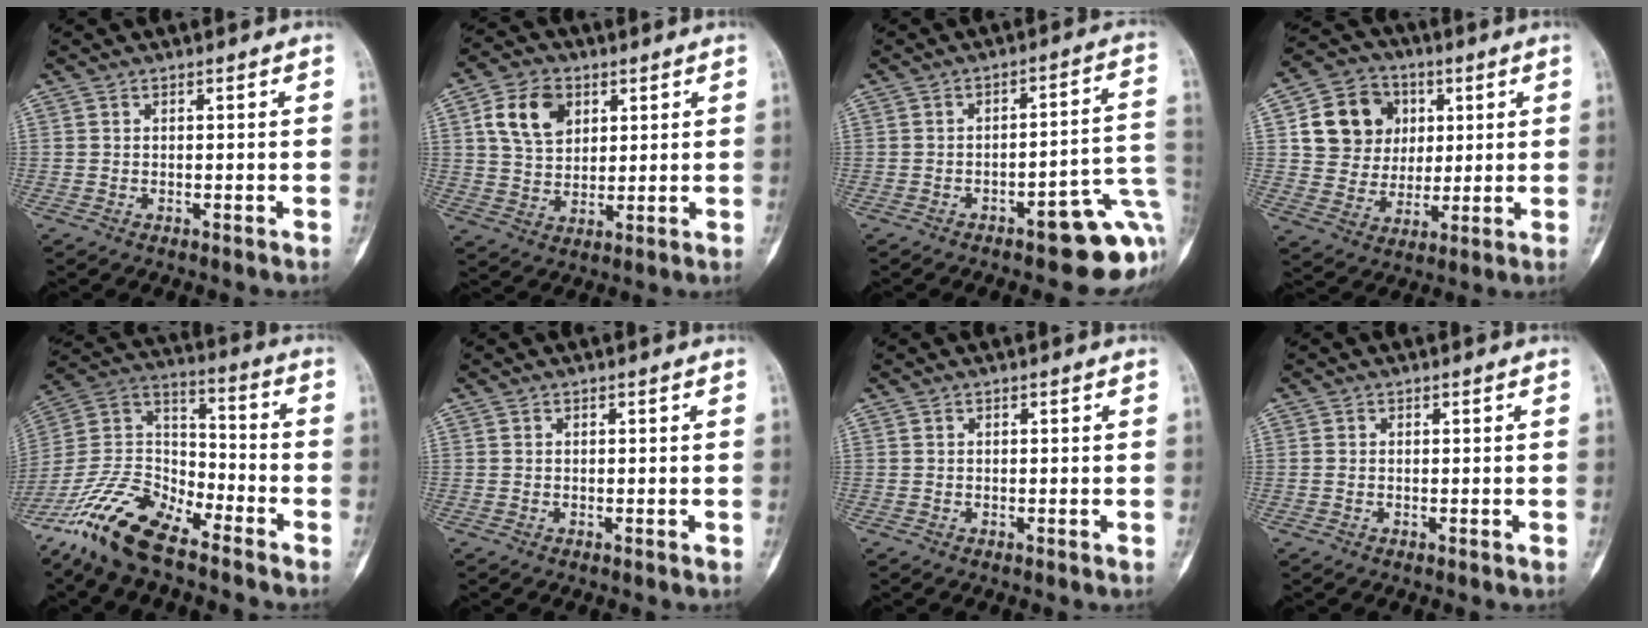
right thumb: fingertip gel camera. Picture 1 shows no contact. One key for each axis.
{"total": 10.0, "fx": 3.7, "fy": 7.0, "fz": 6.0, "tx": -0.087, "ty": -0.007, "tz": 0.069}
{"total": 14.9, "fx": -5.7, "fy": 5.2, "fz": 12.7, "tx": -0.091, "ty": 0.046, "tz": -0.060}
{"total": 13.7, "fx": 3.7, "fy": 12.1, "fz": 5.3, "tx": -0.054, "ty": 0.000, "tz": 0.069}
{"total": 17.2, "fx": -12.6, "fy": 6.5, "fz": 9.6, "tx": -0.181, "ty": 0.071, "tz": -0.245}
{"total": 0.0}
{"total": 0.0}
{"total": 0.6, "fx": 0.0, "fy": 0.4, "fz": 0.4, "tx": -0.015, "ty": 0.002, "tz": 0.003}